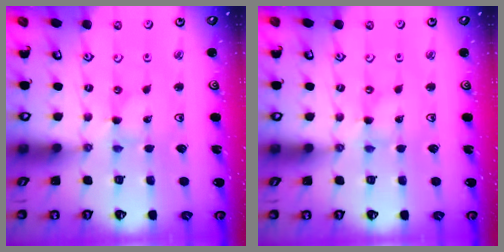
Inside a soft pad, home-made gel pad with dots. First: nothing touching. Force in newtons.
{"total": 0.0}